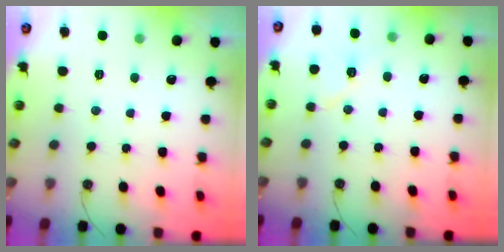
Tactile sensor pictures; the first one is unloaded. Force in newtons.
{"total": 7.3, "press": 7.2, "slide": 1.2}